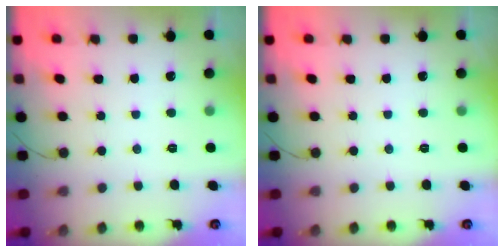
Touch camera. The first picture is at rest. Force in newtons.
{"total": 0.0}